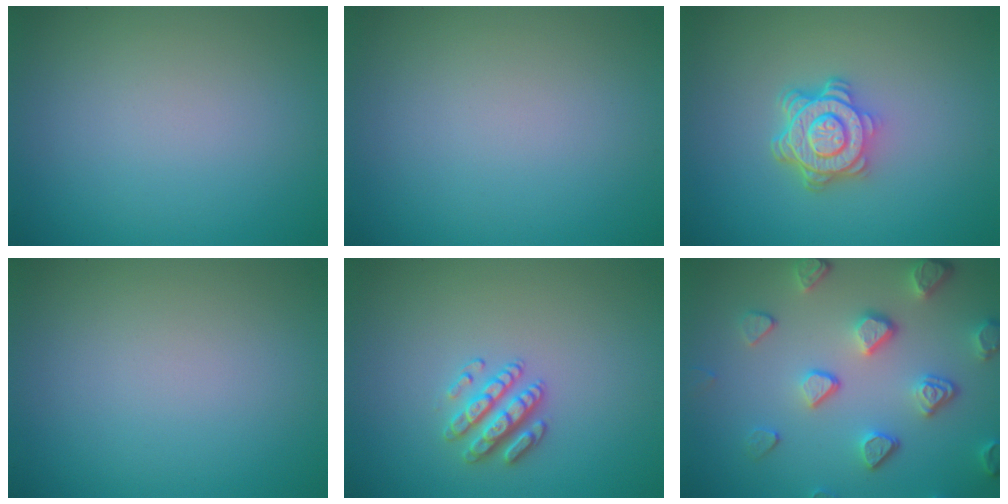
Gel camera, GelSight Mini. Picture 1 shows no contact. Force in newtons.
{"total": 0.0}
{"total": 4.8, "press": 3.7, "slide": 3.1}
{"total": 0.0}
{"total": 2.6, "press": 2.6, "slide": 0.6}
{"total": 5.0, "press": 4.0, "slide": 2.9}